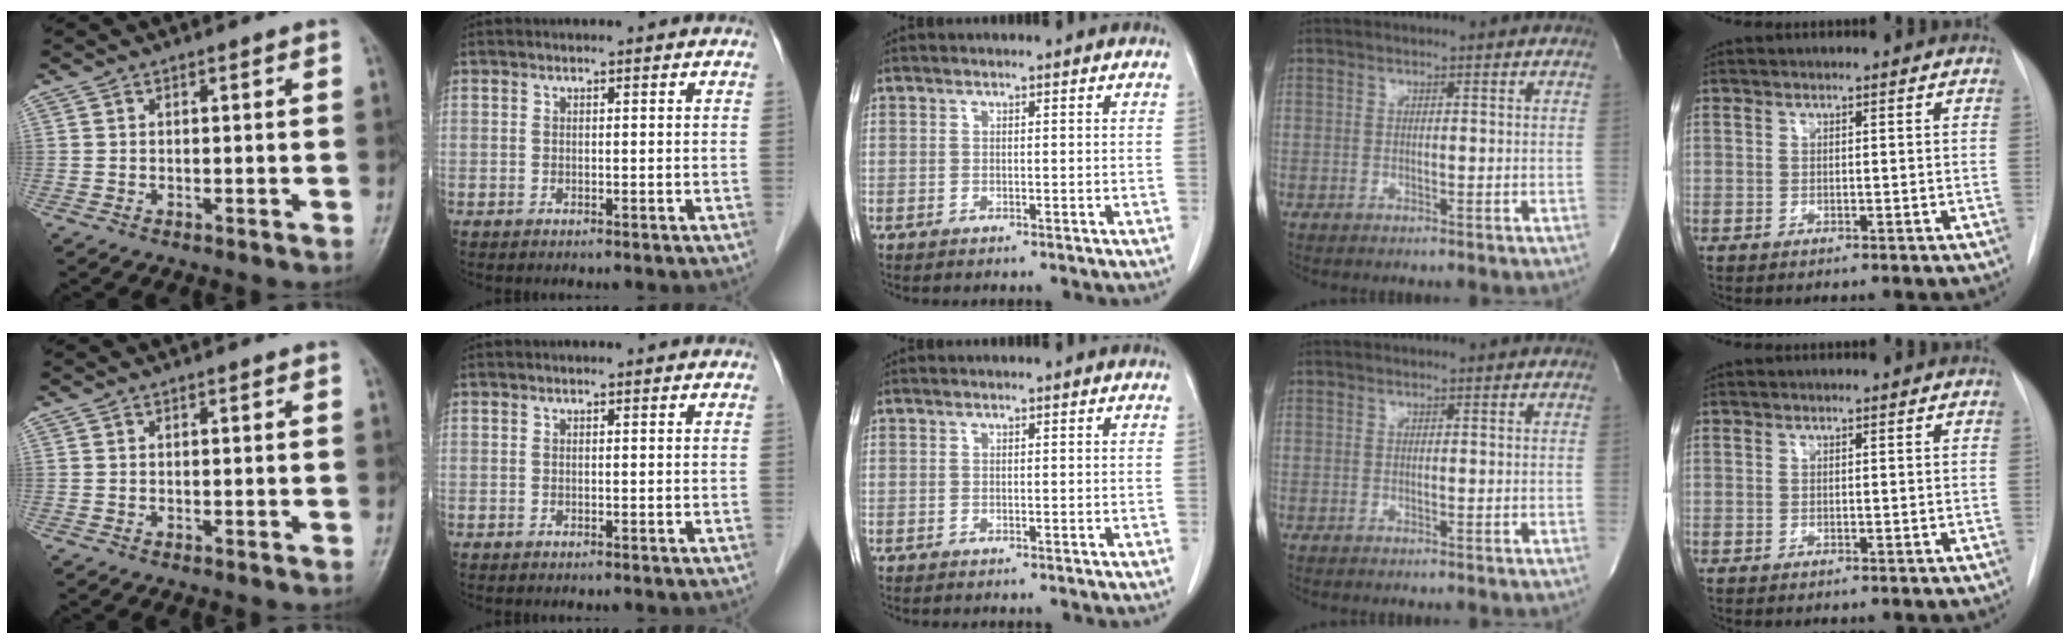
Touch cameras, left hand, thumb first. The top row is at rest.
{}